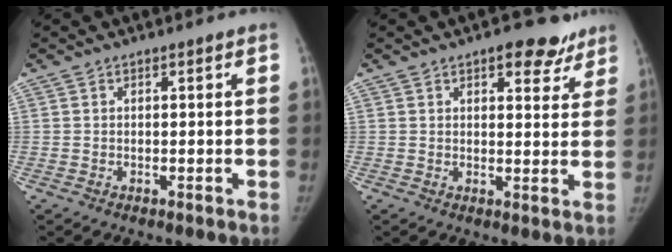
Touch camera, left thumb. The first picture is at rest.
{"total": 7.8, "force": [5.0, 3.9, 4.5], "torque": [-0.017, -0.019, 0.061]}